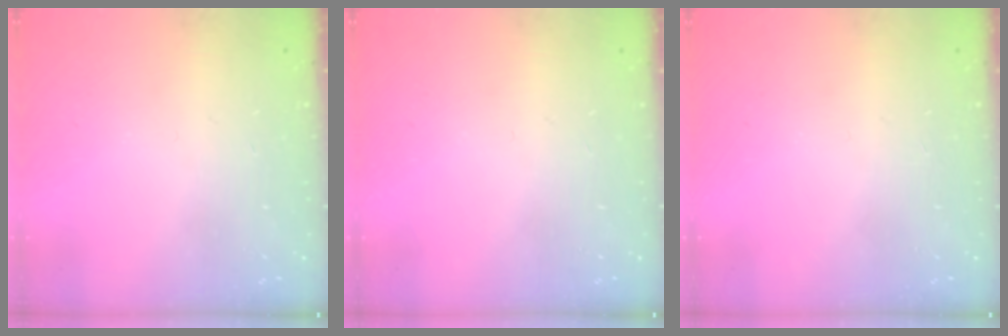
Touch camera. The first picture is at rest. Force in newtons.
{"total": 0.0}
{"total": 0.0}